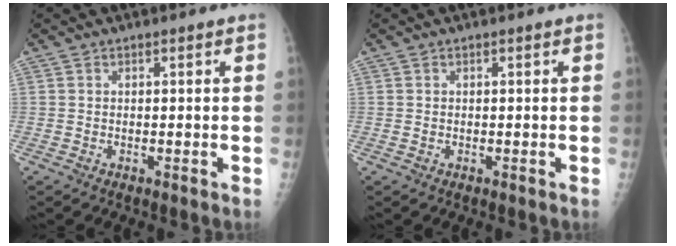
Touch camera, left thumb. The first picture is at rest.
{"total": 0.8, "force": [-0.1, 0.6, 0.5], "torque": [-0.009, 0.003, 0.001]}